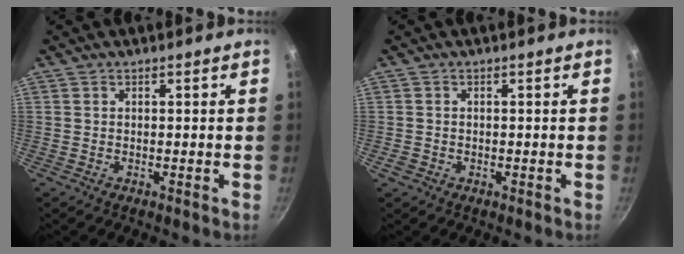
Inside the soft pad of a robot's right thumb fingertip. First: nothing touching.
{"total": 1.4, "force": [-0.5, 1.2, 0.7], "torque": [-0.012, 0.001, -0.008]}